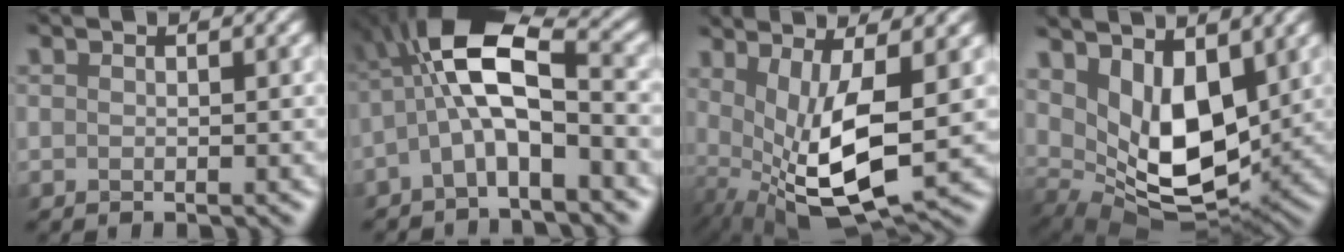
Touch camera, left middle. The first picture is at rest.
{"total": 7.3, "force": [-1.1, 2.5, 6.8], "torque": [-0.139, 0.029, -0.033]}
{"total": 8.9, "force": [-0.2, 2.6, 8.5], "torque": [-0.160, -0.016, 0.001]}
{"total": 8.0, "force": [2.2, 4.4, 6.3], "torque": [-0.122, -0.023, 0.044]}